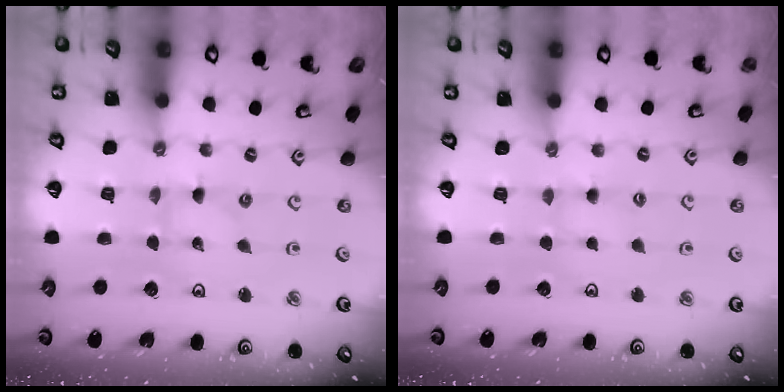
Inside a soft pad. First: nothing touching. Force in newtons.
{"total": 1.9, "press": 1.9, "slide": 0.2}